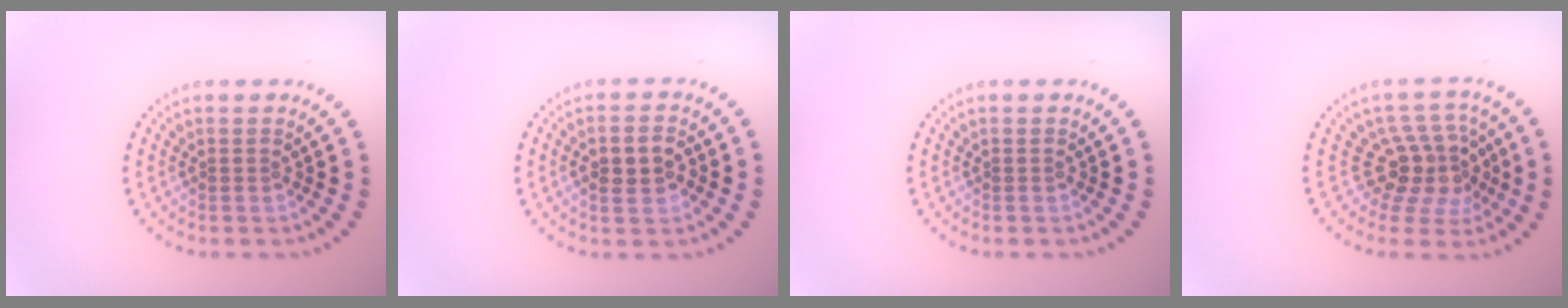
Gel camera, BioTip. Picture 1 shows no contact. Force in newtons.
{"total": 3.0, "press": 3.0, "slide": 0.3}
{"total": 0.0}
{"total": 4.2, "press": 3.2, "slide": 2.8}